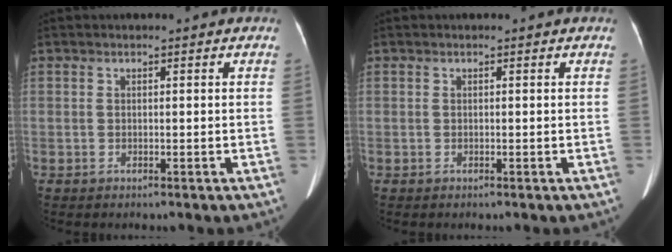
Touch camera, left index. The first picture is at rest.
{"total": 0.0}